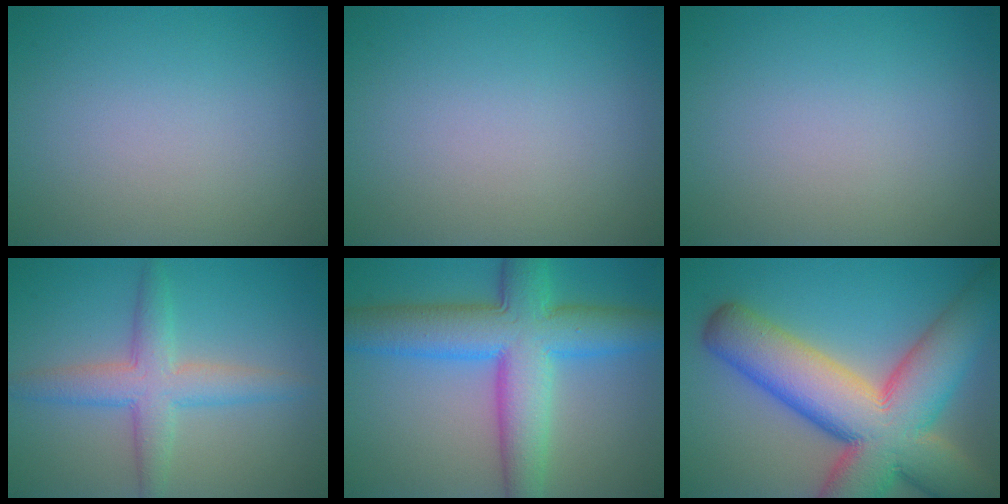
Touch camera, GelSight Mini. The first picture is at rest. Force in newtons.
{"total": 0.0}
{"total": 0.0}
{"total": 4.4, "press": 4.4, "slide": 0.1}
{"total": 10.0, "press": 10.0, "slide": 0.1}
{"total": 15.7, "press": 15.7, "slide": 1.1}